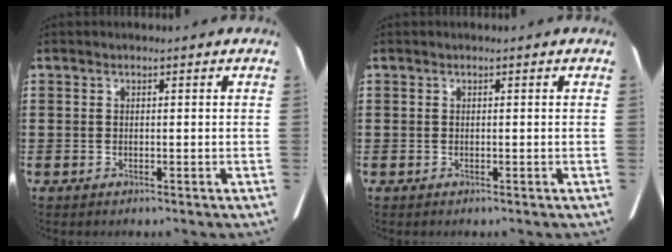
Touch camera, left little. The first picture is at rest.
{"total": 0.0}